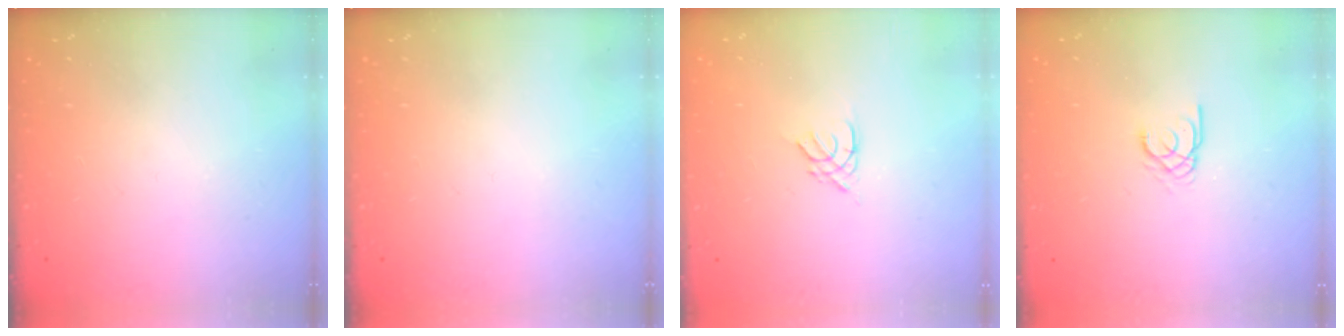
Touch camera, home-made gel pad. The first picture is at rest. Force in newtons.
{"total": 0.0}
{"total": 2.7, "press": 2.7, "slide": 0.5}
{"total": 1.8, "press": 1.8, "slide": 0.2}